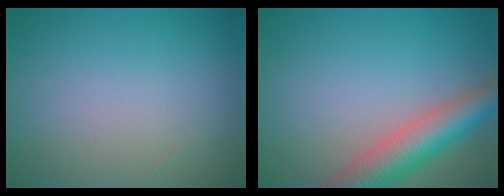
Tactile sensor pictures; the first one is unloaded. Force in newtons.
{"total": 6.7, "press": 6.7, "slide": 0.2}